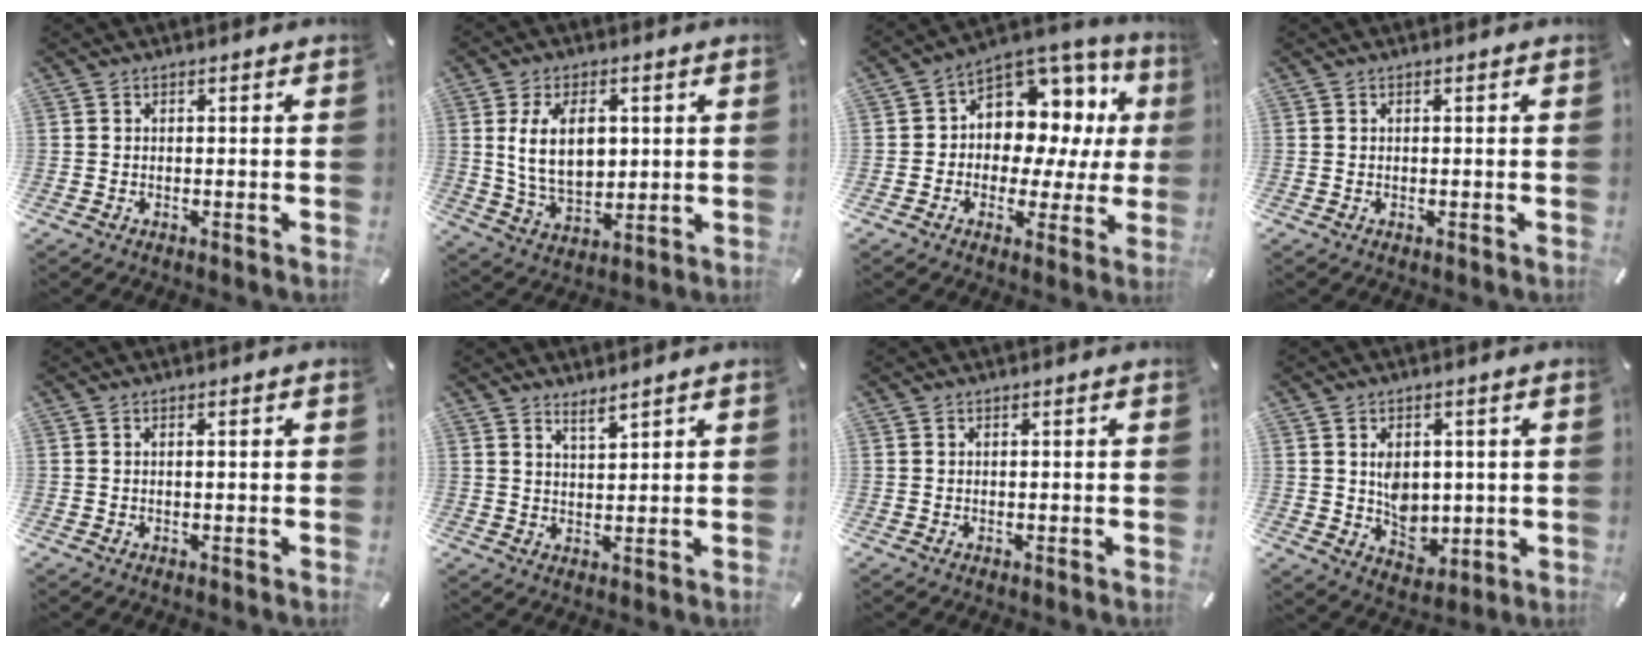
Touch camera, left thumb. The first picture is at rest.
{"total": 12.1, "force": [2.5, 7.9, 8.9], "torque": [-0.180, 0.001, 0.042]}
{"total": 10.7, "force": [3.0, 8.9, 5.2], "torque": [-0.073, -0.042, 0.061]}
{"total": 0.0}
{"total": 1.1, "force": [0.1, 0.2, 1.1], "torque": [-0.020, 0.001, 0.001]}
{"total": 2.9, "force": [2.7, 0.2, 0.9], "torque": [-0.021, -0.014, 0.050]}
{"total": 0.0}
{"total": 7.4, "force": [0.9, 6.2, 4.0], "torque": [-0.043, -0.001, 0.018]}